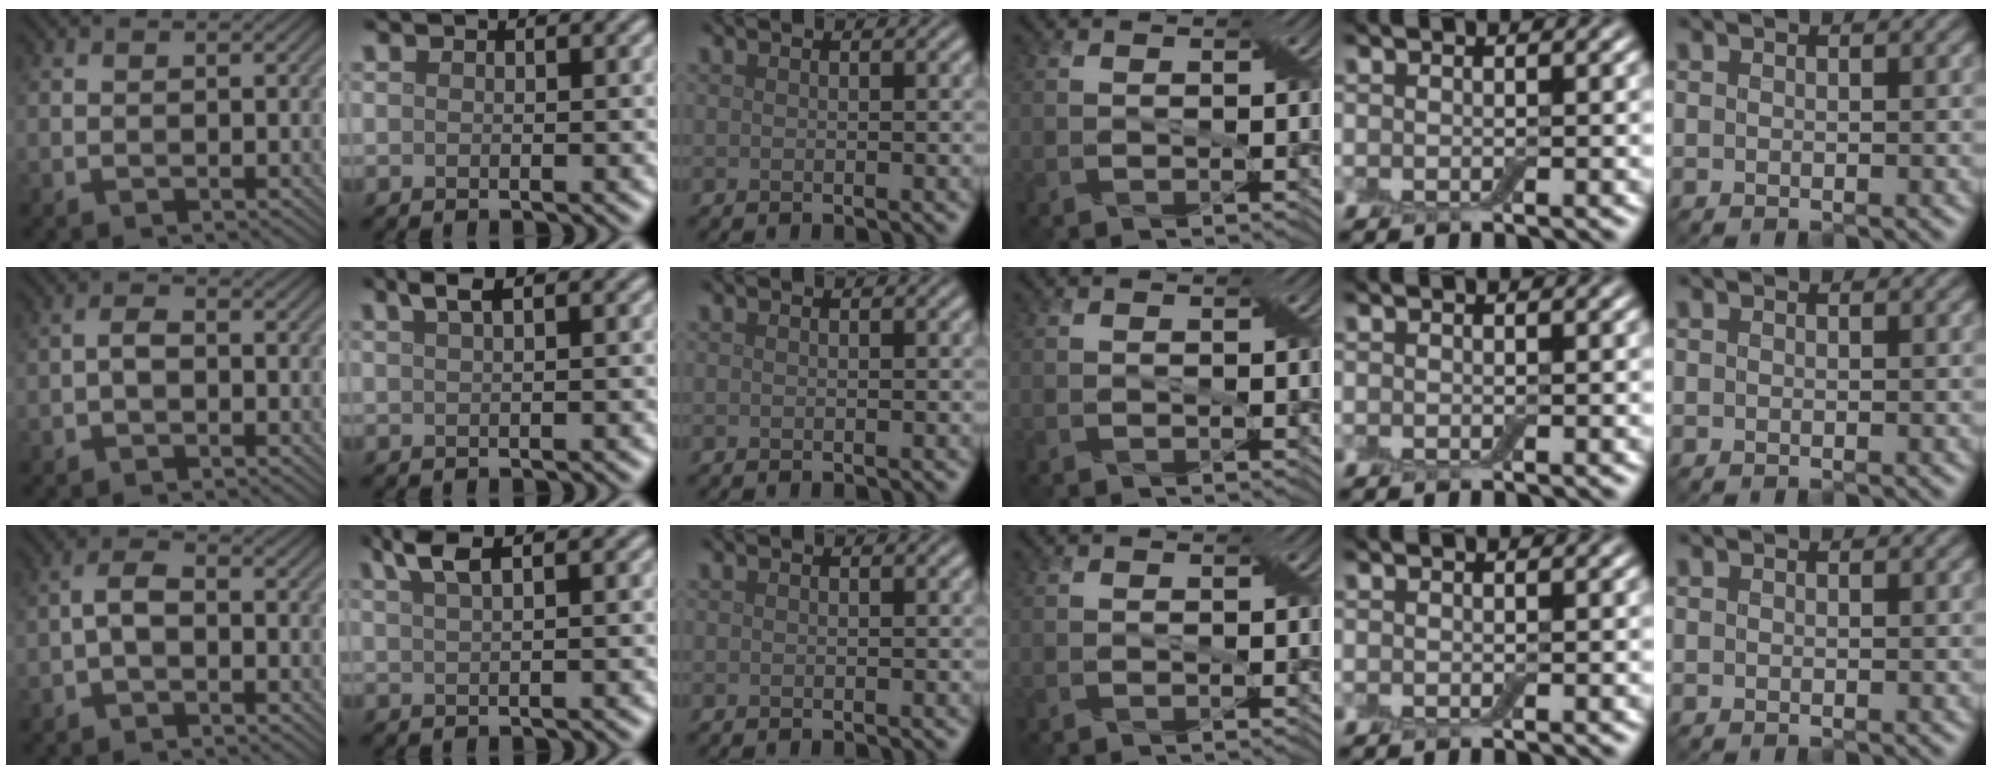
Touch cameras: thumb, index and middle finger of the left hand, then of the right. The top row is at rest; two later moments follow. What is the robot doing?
{"motion": "shake", "object": "box of matches"}